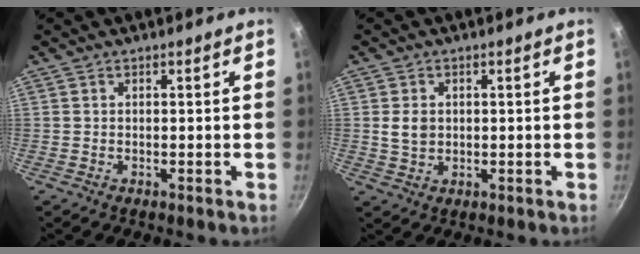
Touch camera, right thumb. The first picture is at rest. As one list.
[{"total": 3.4, "force": [0.4, 2.6, 2.1], "torque": [-0.032, -0.001, 0.011]}]